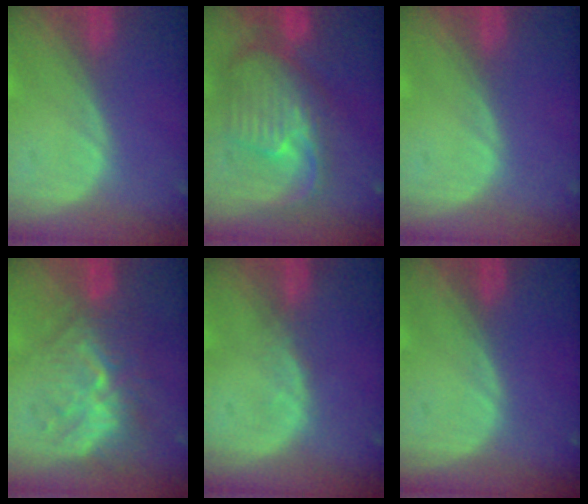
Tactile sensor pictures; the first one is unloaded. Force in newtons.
{"total": 10.6, "press": 9.5, "slide": 4.7}
{"total": 0.0}
{"total": 9.9, "press": 8.6, "slide": 4.9}
{"total": 1.1, "press": 1.1, "slide": 0.2}
{"total": 0.0}